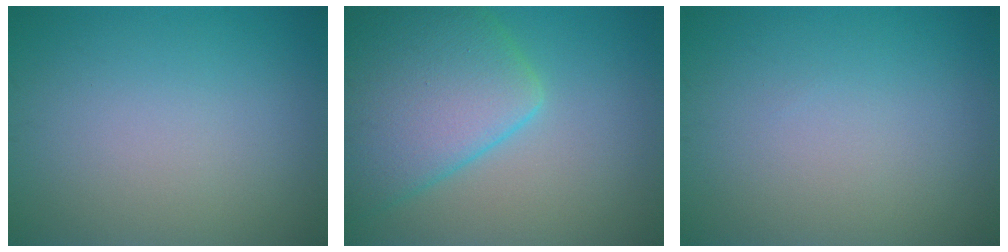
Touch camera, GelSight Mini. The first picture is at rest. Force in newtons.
{"total": 9.3, "press": 9.3, "slide": 0.4}
{"total": 0.0}